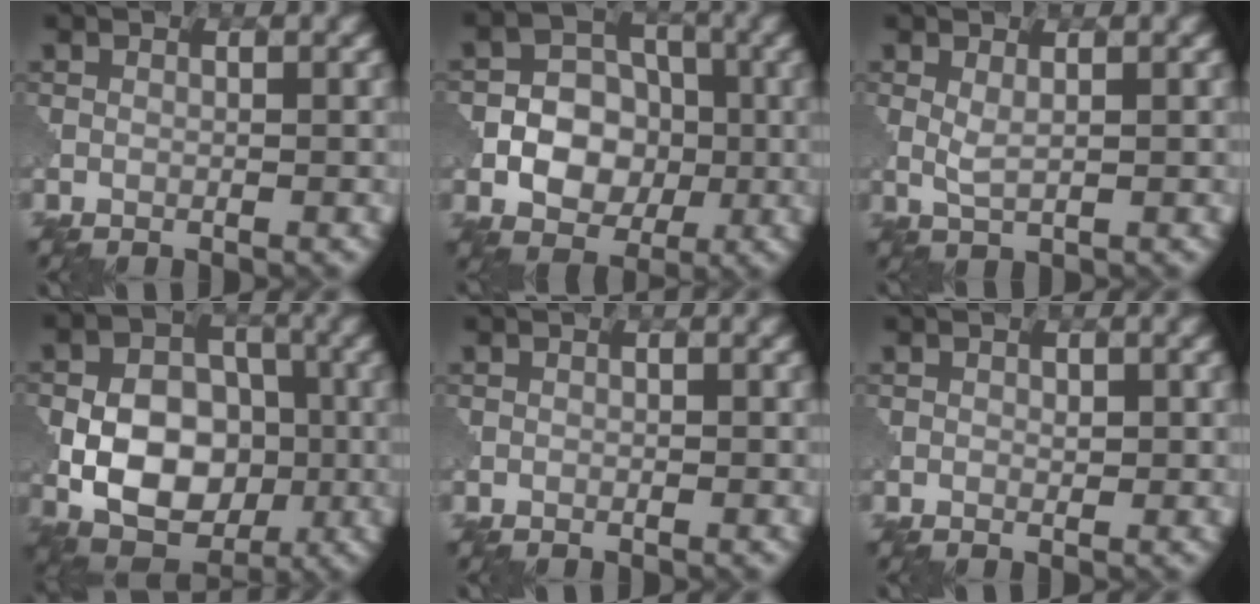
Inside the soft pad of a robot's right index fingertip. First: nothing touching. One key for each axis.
{"total": 7.4, "fx": -1.3, "fy": 6.1, "fz": 4.1, "tx": -0.044, "ty": 0.004, "tz": -0.038}
{"total": 1.5, "fx": 0.4, "fy": 0.4, "fz": 1.4, "tx": -0.034, "ty": -0.001, "tz": 0.011}
{"total": 9.4, "fx": -1.7, "fy": 6.8, "fz": 6.2, "tx": -0.084, "ty": -0.001, "tz": -0.039}
{"total": 0.0}
{"total": 0.8, "fx": 0.1, "fy": 0.5, "fz": 0.6, "tx": -0.008, "ty": -0.001, "tz": 0.001}